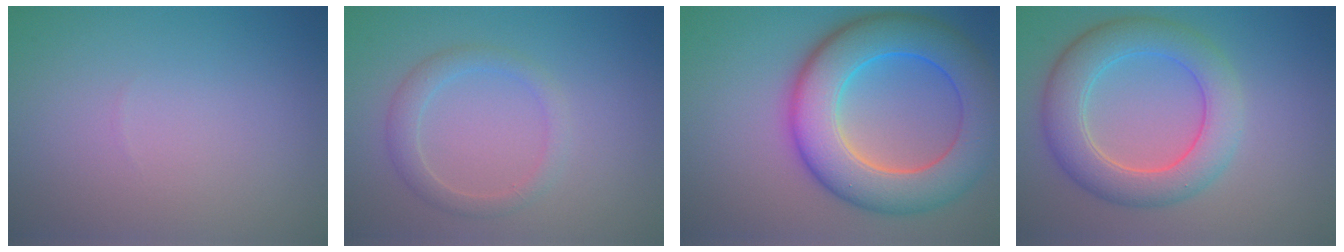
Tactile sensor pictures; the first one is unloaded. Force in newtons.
{"total": 2.3, "press": 2.3, "slide": 0.0}
{"total": 10.4, "press": 10.4, "slide": 0.3}
{"total": 6.3, "press": 6.3, "slide": 0.2}